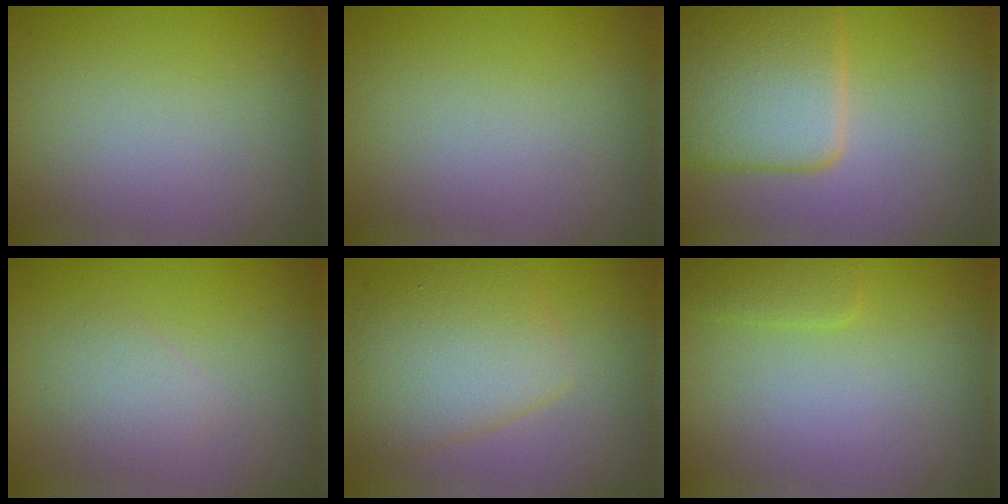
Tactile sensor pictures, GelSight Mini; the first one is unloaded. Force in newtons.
{"total": 0.0}
{"total": 7.7, "press": 7.7, "slide": 0.3}
{"total": 1.8, "press": 1.8, "slide": 0.1}
{"total": 5.8, "press": 5.8, "slide": 0.1}
{"total": 1.6, "press": 1.6, "slide": 0.0}